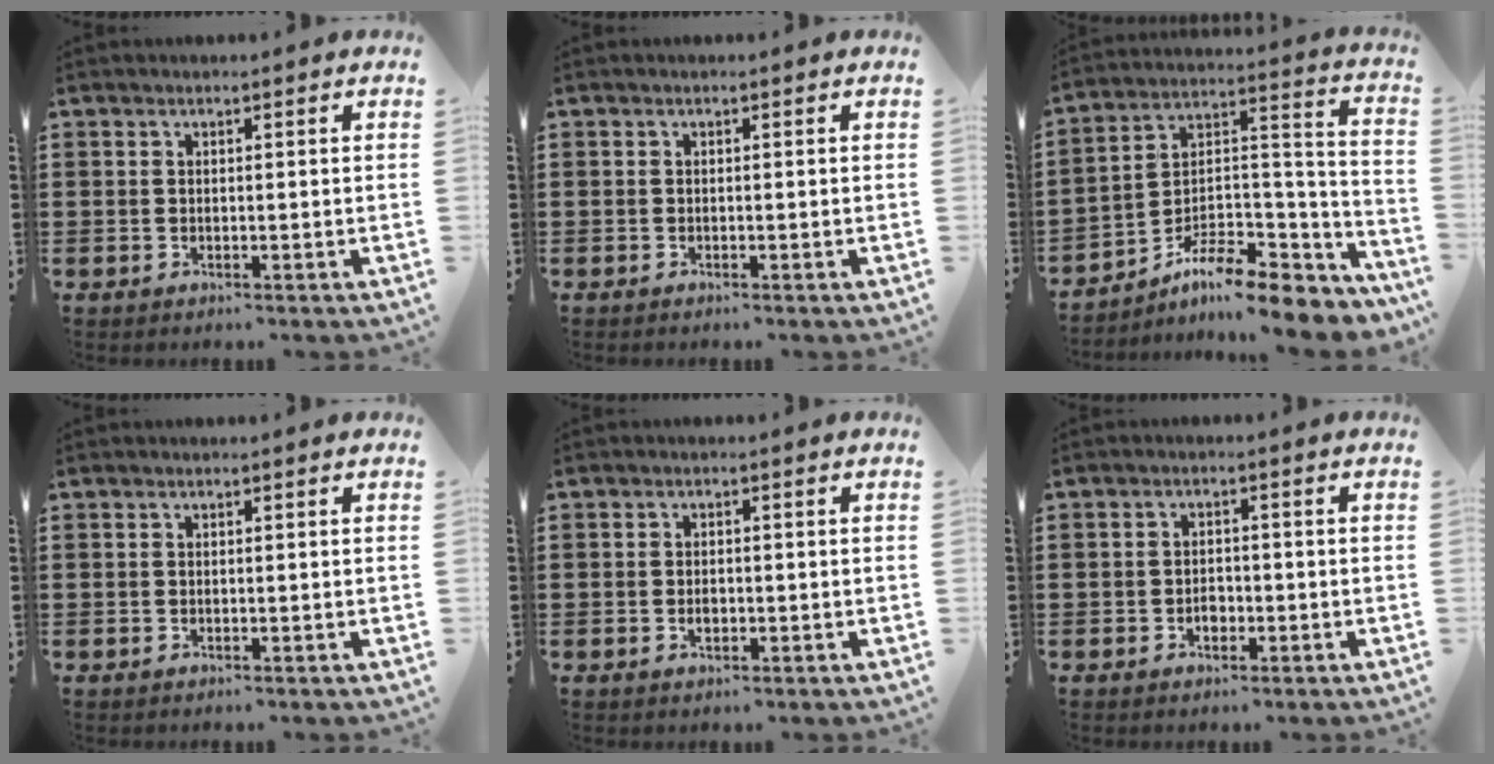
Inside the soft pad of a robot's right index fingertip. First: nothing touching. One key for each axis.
{"total": 0.0}
{"total": 9.4, "fx": -7.5, "fy": 2.6, "fz": 5.0, "tx": -0.080, "ty": 0.010, "tz": -0.141}
{"total": 0.0}
{"total": 1.5, "fx": -0.4, "fy": 0.8, "fz": 1.2, "tx": -0.023, "ty": 0.000, "tz": -0.008}
{"total": 2.2, "fx": -0.9, "fy": 1.5, "fz": 1.2, "tx": -0.026, "ty": 0.001, "tz": -0.018}